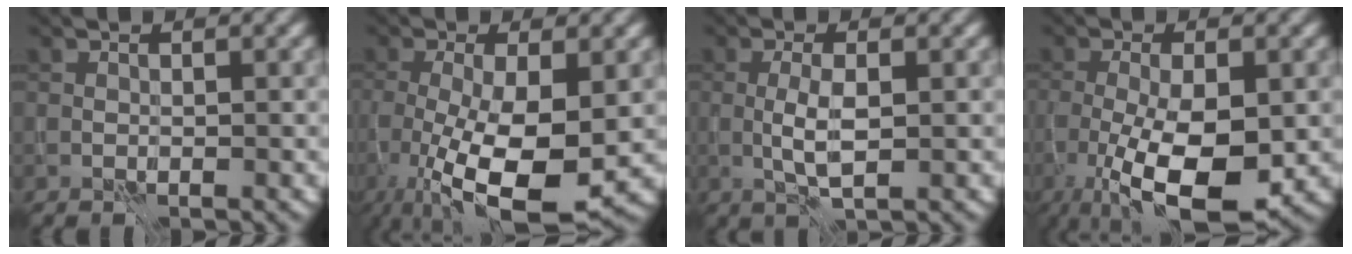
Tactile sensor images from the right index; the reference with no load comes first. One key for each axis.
{"total": 10.1, "fx": -2.4, "fy": 3.2, "fz": 9.3, "tx": -0.165, "ty": -0.020, "tz": -0.038}
{"total": 2.7, "fx": -0.4, "fy": 0.6, "fz": 2.6, "tx": -0.056, "ty": 0.001, "tz": -0.008}
{"total": 9.3, "fx": -2.6, "fy": 3.2, "fz": 8.4, "tx": -0.155, "ty": -0.015, "tz": -0.042}